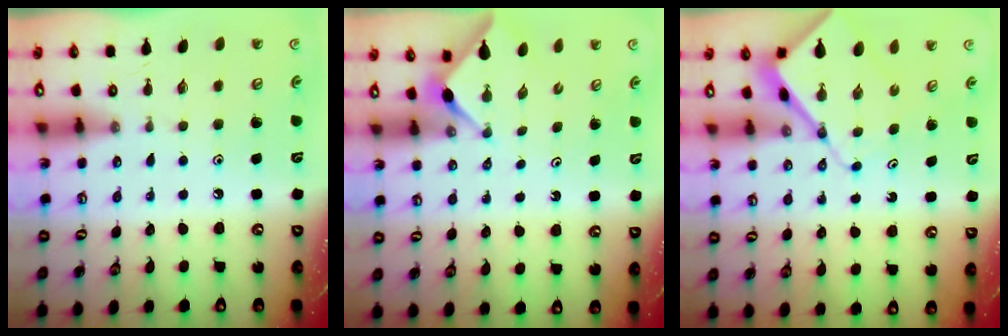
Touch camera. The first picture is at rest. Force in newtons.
{"total": 2.9, "press": 2.9, "slide": 0.4}
{"total": 7.7, "press": 7.6, "slide": 0.8}